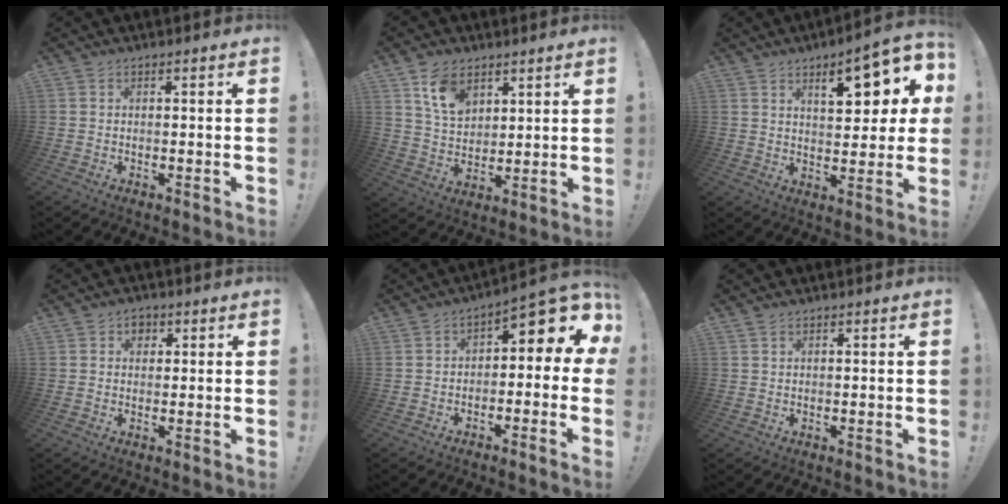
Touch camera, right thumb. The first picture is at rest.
{"total": 10.5, "force": [6.3, 6.6, 5.3], "torque": [-0.085, -0.023, 0.121]}
{"total": 14.2, "force": [6.5, 5.0, 11.6], "torque": [-0.149, -0.034, 0.101]}
{"total": 4.5, "force": [1.5, 4.1, 1.1], "torque": [-0.005, -0.008, 0.025]}
{"total": 5.6, "force": [1.4, 2.4, 4.8], "torque": [-0.052, -0.024, 0.023]}
{"total": 0.9, "force": [0.8, 0.3, 0.4], "torque": [-0.009, 0.001, 0.015]}